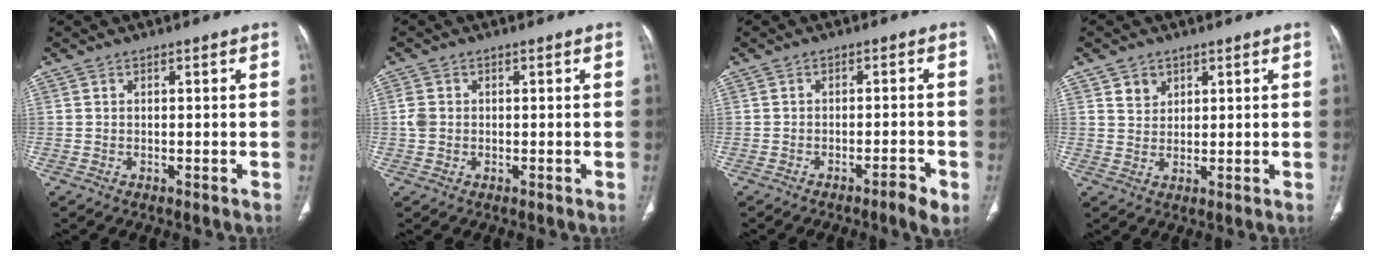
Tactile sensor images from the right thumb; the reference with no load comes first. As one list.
[{"total": 2.3, "force": [0.0, 1.9, 1.2], "torque": [-0.029, 0.004, -0.003]}, {"total": 3.5, "force": [-2.0, 0.5, 2.8], "torque": [-0.047, 0.011, -0.033]}, {"total": 3.1, "force": [1.9, 2.4, 0.8], "torque": [0.002, -0.014, 0.035]}]